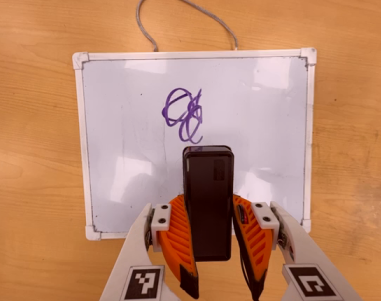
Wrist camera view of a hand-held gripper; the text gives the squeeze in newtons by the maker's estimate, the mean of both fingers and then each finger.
{"total": 8.0, "left": 6.0, "right": 10.1}